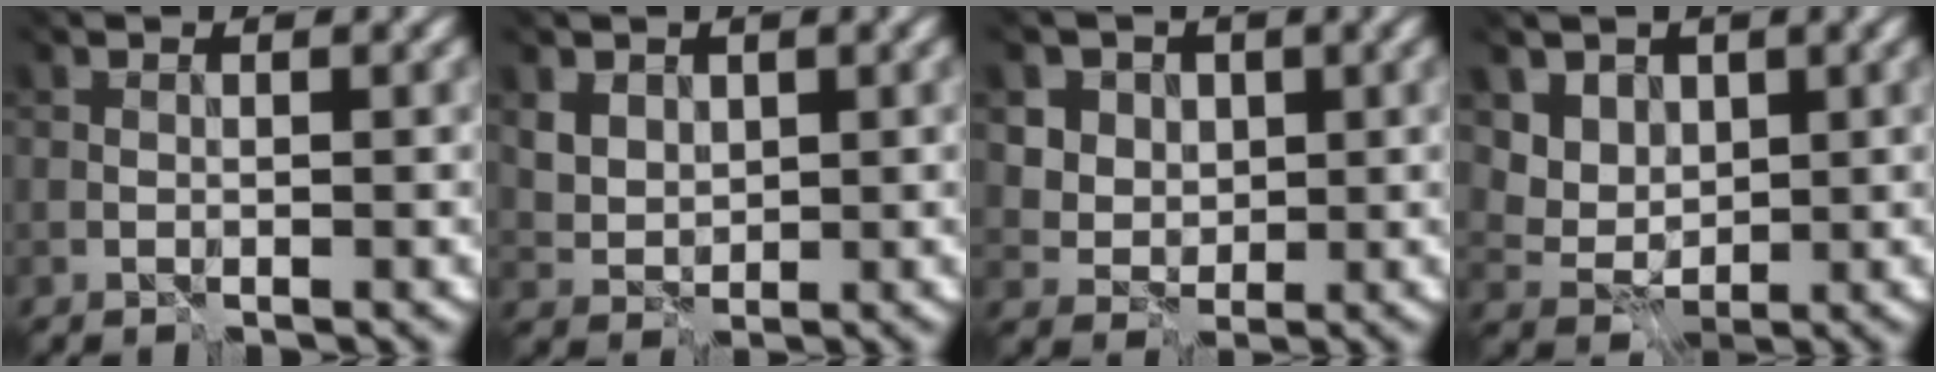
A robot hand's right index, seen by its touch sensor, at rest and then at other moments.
{"total": 2.7, "force": [1.6, 2.0, 0.8], "torque": [-0.032, -0.004, 0.042]}
{"total": 5.6, "force": [2.9, 4.6, 1.5], "torque": [-0.039, 0.004, 0.048]}
{"total": 3.3, "force": [2.3, 2.3, 0.5], "torque": [-0.033, -0.020, 0.066]}